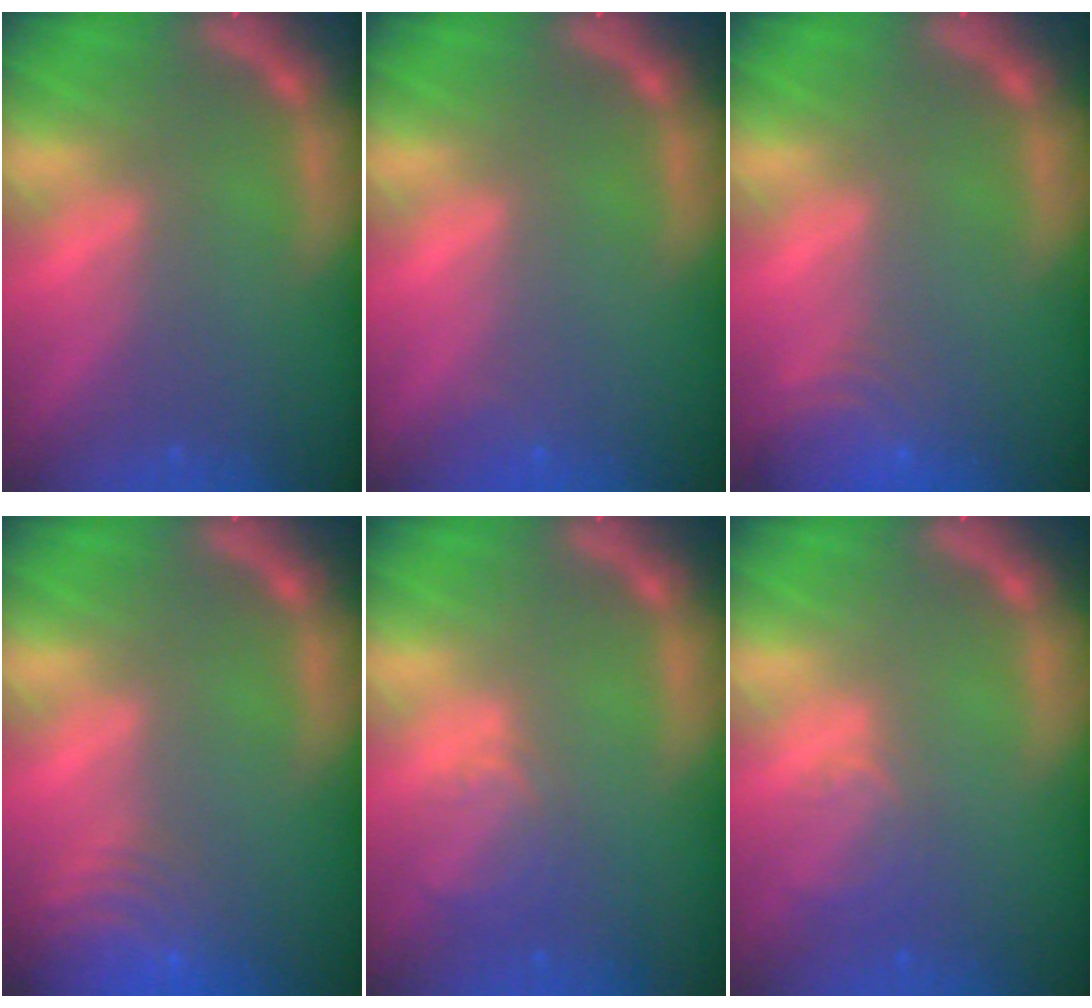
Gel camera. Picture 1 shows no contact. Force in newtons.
{"total": 0.9}
{"total": 5.0}
{"total": 9.0}
{"total": 2.9}
{"total": 2.5}